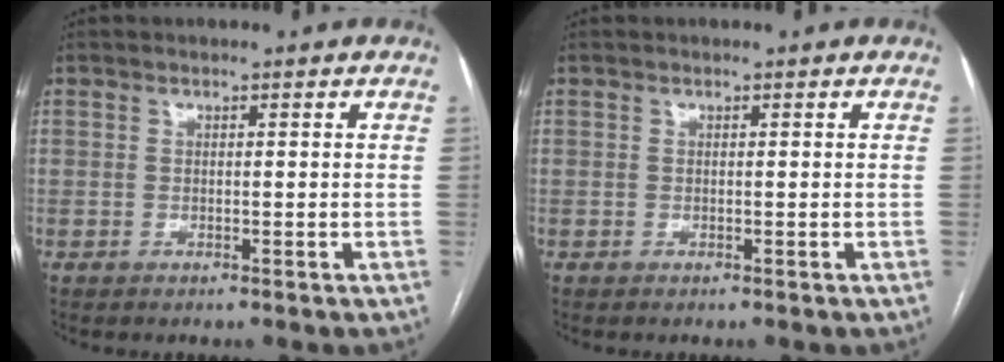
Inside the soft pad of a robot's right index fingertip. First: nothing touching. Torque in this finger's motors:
{"motor_torque": [0.00, 0.00, 0.00, 0.00]}